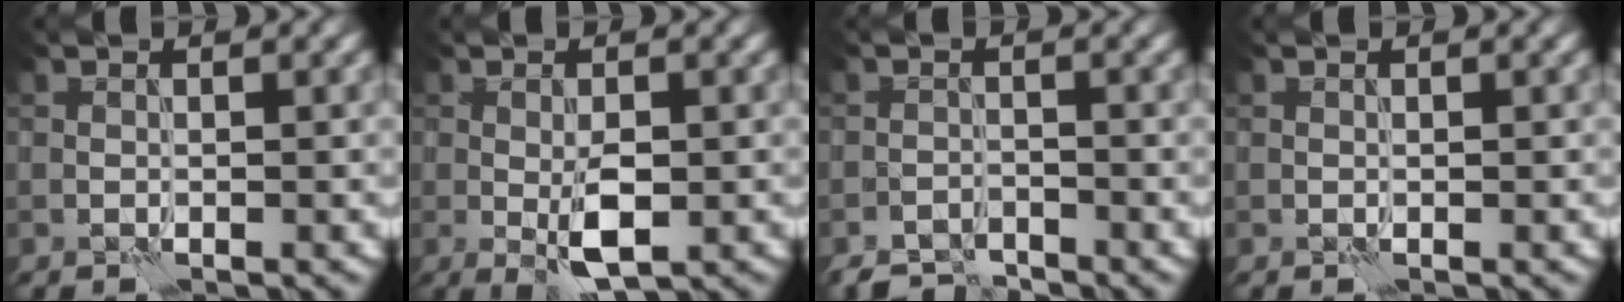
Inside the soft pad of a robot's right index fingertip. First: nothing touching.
{"total": 3.6, "force": [-0.7, 1.3, 3.2], "torque": [-0.062, -0.006, -0.009]}
{"total": 2.8, "force": [-2.7, 0.7, 0.3], "torque": [-0.001, 0.000, -0.053]}
{"total": 0.0}